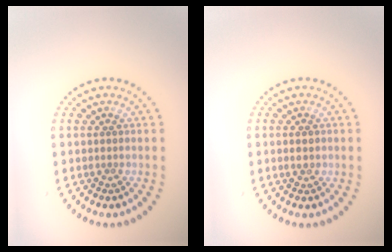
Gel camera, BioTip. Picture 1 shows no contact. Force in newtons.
{"total": 1.5, "press": 1.5, "slide": 0.1}